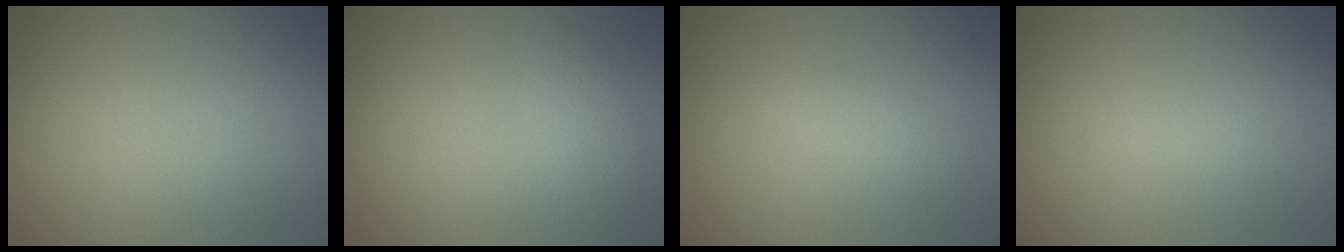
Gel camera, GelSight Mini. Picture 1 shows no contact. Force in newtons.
{"total": 1.7, "press": 1.7, "slide": 0.1}
{"total": 1.6, "press": 1.6, "slide": 0.1}
{"total": 0.8, "press": 0.8, "slide": 0.1}